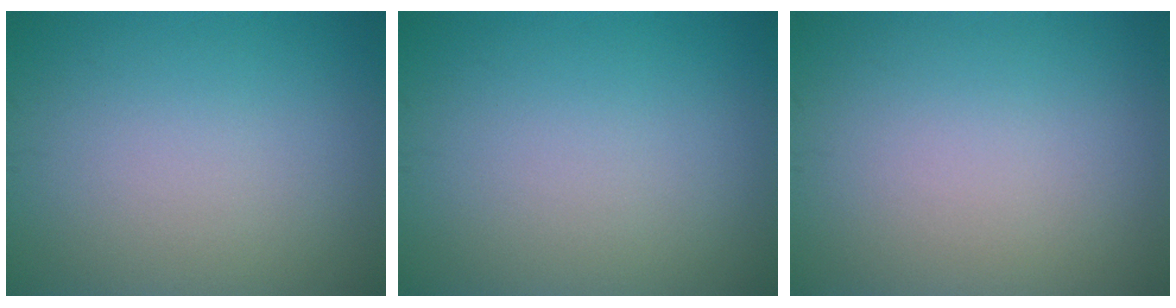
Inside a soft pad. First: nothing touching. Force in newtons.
{"total": 0.0}
{"total": 0.0}